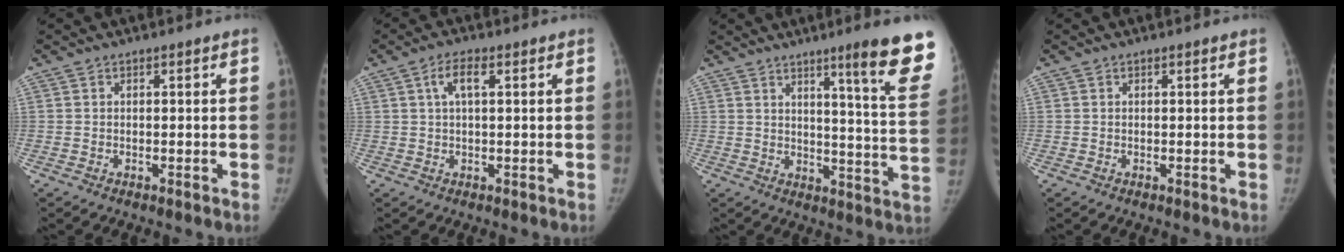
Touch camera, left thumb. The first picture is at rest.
{"total": 3.4, "force": [1.1, 1.3, 3.0], "torque": [-0.055, 0.006, 0.021]}
{"total": 17.3, "force": [11.0, 0.8, 13.4], "torque": [-0.148, -0.073, 0.139]}
{"total": 0.0}